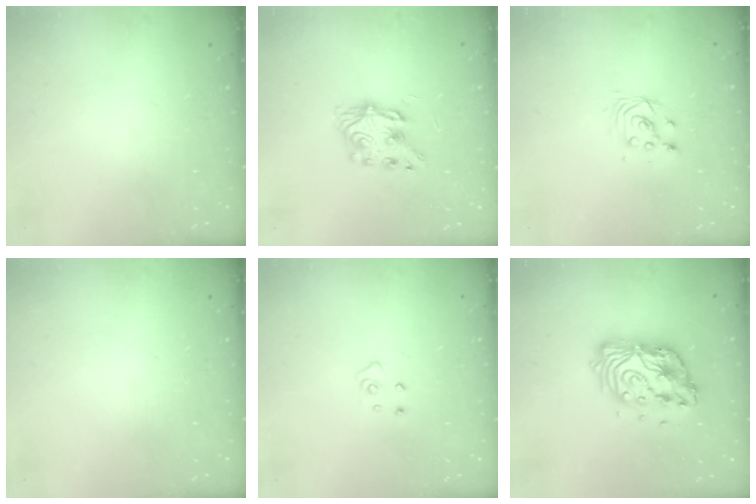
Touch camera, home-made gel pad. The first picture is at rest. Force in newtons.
{"total": 7.1, "press": 7.1, "slide": 0.4}
{"total": 2.9, "press": 2.9, "slide": 0.1}
{"total": 0.0}
{"total": 4.2, "press": 4.1, "slide": 0.4}
{"total": 12.8, "press": 12.8, "slide": 1.0}